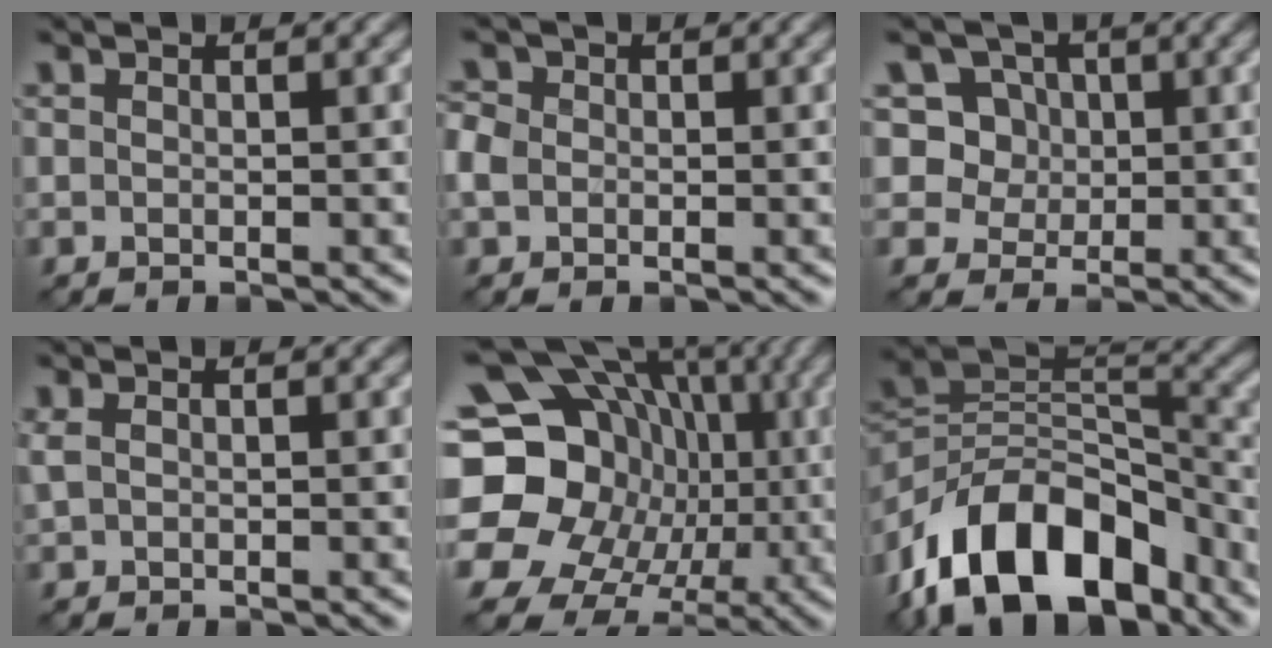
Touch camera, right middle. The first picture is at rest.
{"total": 1.9, "force": [0.0, 1.6, 0.9], "torque": [-0.018, 0.003, -0.008]}
{"total": 6.6, "force": [2.5, 5.6, 2.4], "torque": [-0.031, 0.010, 0.033]}
{"total": 1.1, "force": [0.3, 0.6, 0.8], "torque": [-0.023, 0.004, 0.008]}
{"total": 22.8, "force": [-1.2, 20.3, 10.3], "torque": [-0.211, 0.027, -0.052]}
{"total": 14.3, "force": [-9.1, 7.6, 8.0], "torque": [-0.133, 0.022, -0.177]}